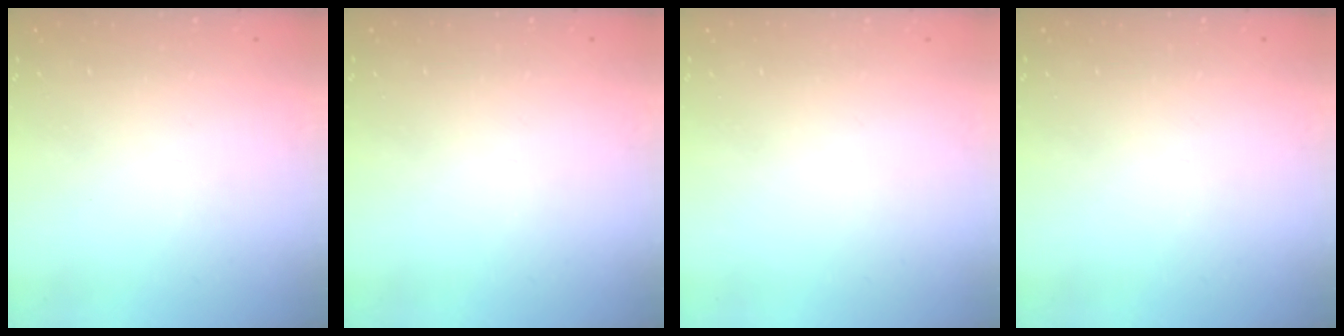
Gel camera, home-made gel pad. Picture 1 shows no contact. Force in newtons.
{"total": 0.0}
{"total": 1.5, "press": 1.5, "slide": 0.1}
{"total": 0.0}